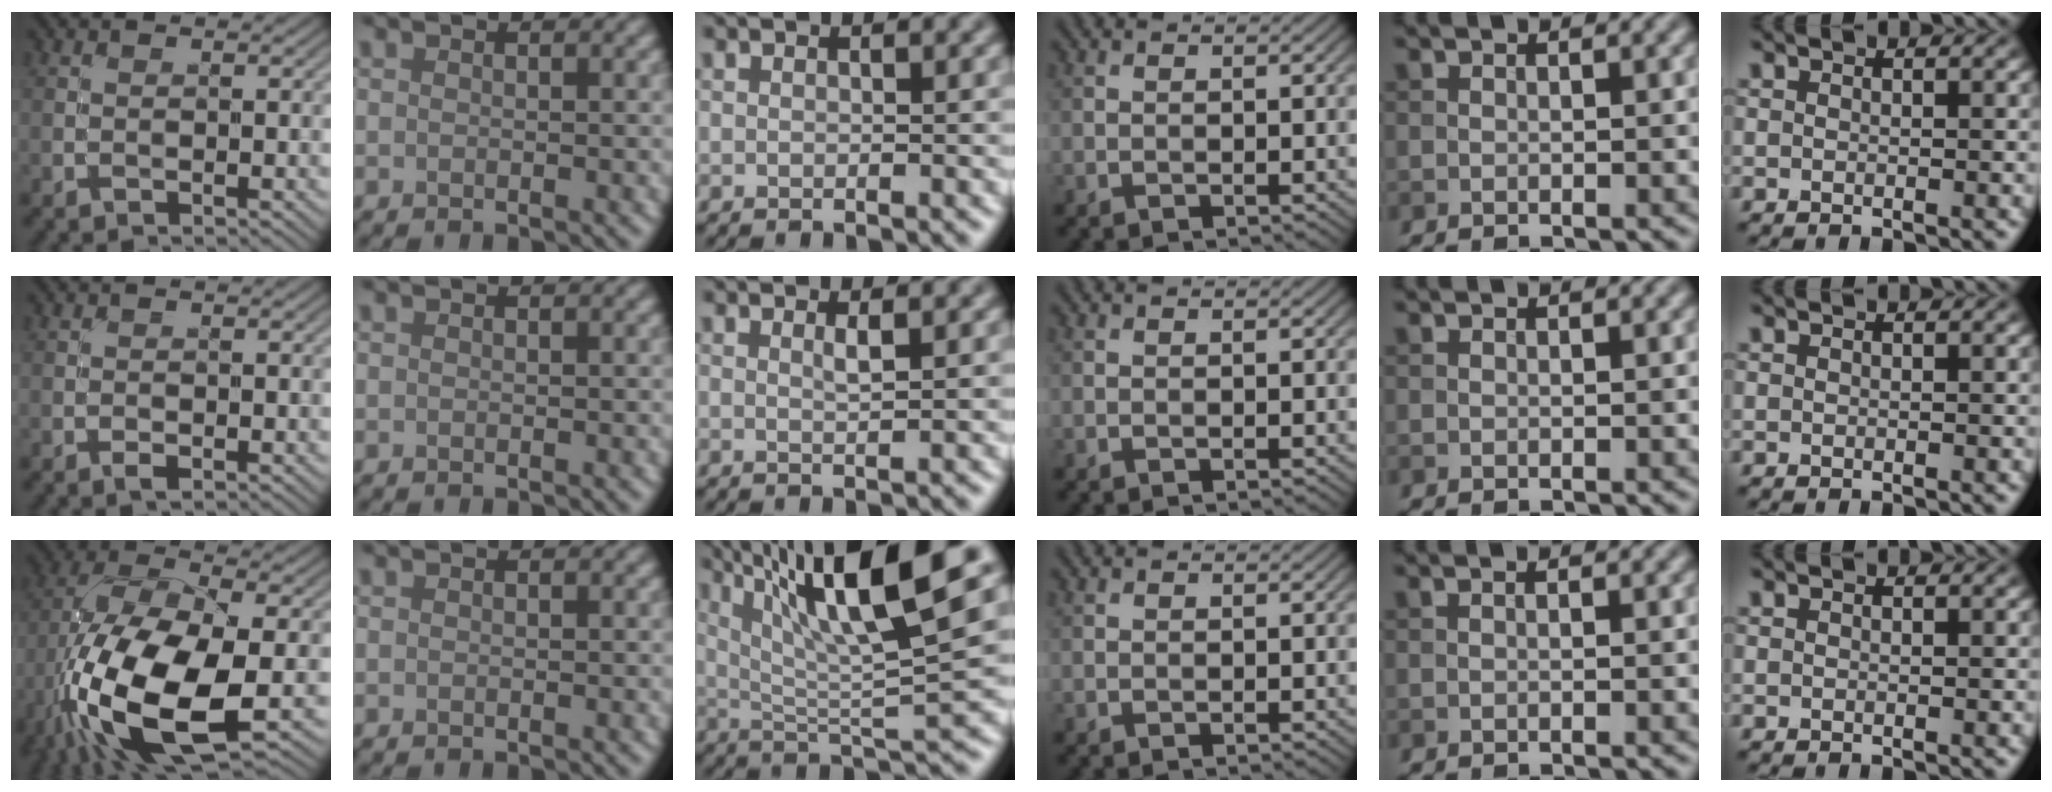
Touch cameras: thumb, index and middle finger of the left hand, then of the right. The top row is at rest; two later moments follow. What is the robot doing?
{"motion": "unscrew", "object": "medicine bottle"}